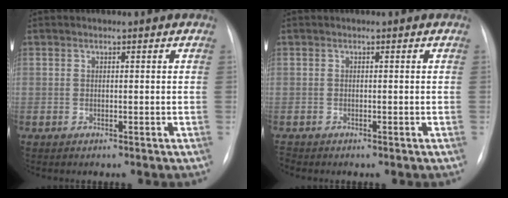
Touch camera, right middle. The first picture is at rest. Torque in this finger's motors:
{"motor_torque": [-0.05, 0.03, -0.04, -0.01]}